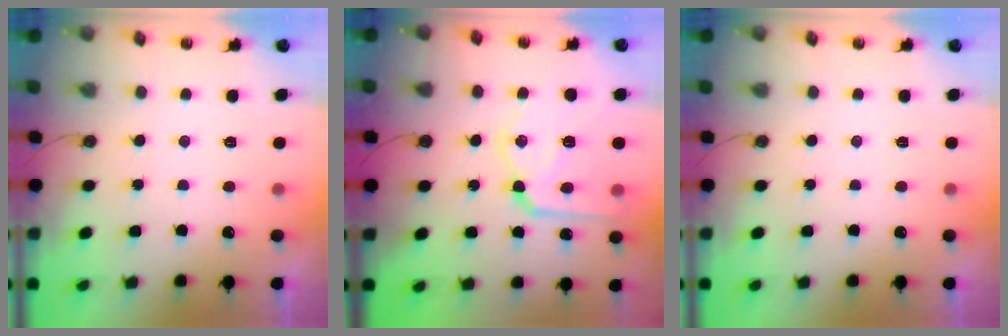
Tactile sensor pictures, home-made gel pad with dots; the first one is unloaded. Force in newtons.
{"total": 18.8, "press": 18.7, "slide": 1.6}
{"total": 0.0}